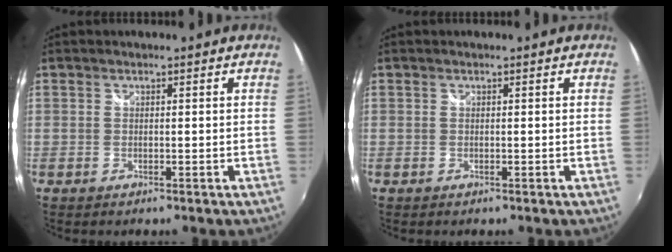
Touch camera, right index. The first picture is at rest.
{"total": 0.0}